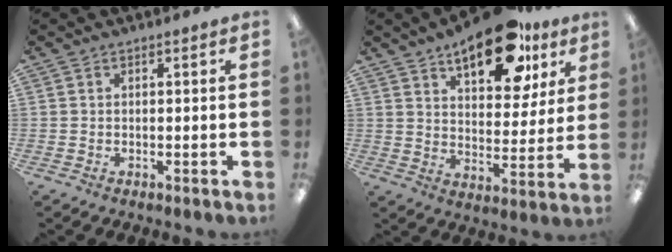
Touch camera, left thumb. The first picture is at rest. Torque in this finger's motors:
{"motor_torque": [0.42, 0.62, 1.45, -1.32, 0.09]}